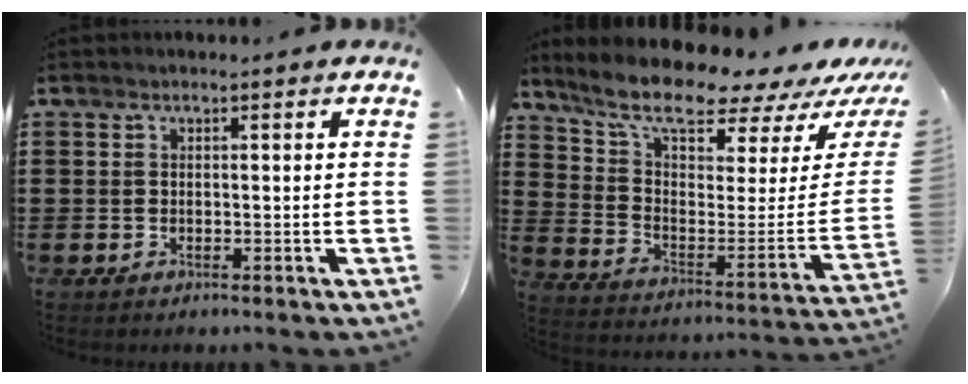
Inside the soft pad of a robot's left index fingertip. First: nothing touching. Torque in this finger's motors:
{"motor_torque": [2.14, 0.00, 1.05, 0.21]}